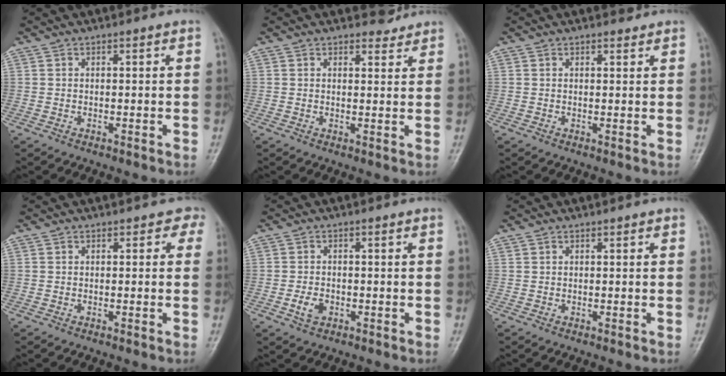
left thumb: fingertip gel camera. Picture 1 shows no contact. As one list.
[{"total": 2.5, "force": [2.3, 1.0, 0.1], "torque": [0.013, -0.018, 0.028]}, {"total": 1.7, "force": [1.3, 0.7, 0.7], "torque": [-0.004, -0.006, 0.015]}, {"total": 1.9, "force": [0.5, 1.4, 1.2], "torque": [0.016, 0.005, -0.006]}, {"total": 3.1, "force": [-1.1, 2.1, 1.9], "torque": [-0.031, 0.004, -0.022]}, {"total": 0.6, "force": [0.3, 0.4, 0.4], "torque": [0.000, 0.001, 0.002]}]